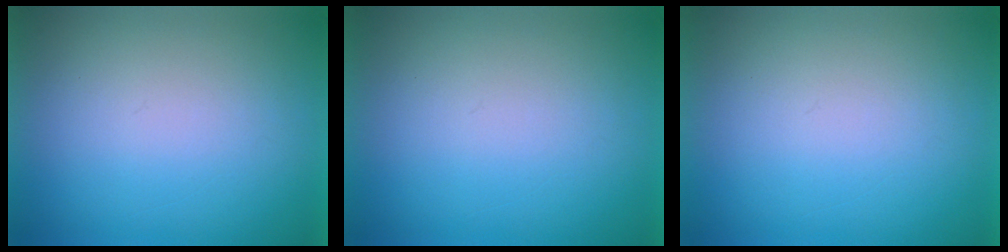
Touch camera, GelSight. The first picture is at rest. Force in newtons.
{"total": 0.0}
{"total": 0.0}